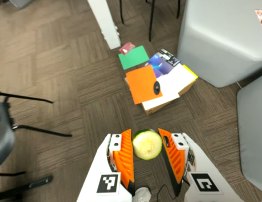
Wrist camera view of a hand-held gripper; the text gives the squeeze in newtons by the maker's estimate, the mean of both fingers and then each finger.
{"total": 11.3, "left": 11.6, "right": 11.0}